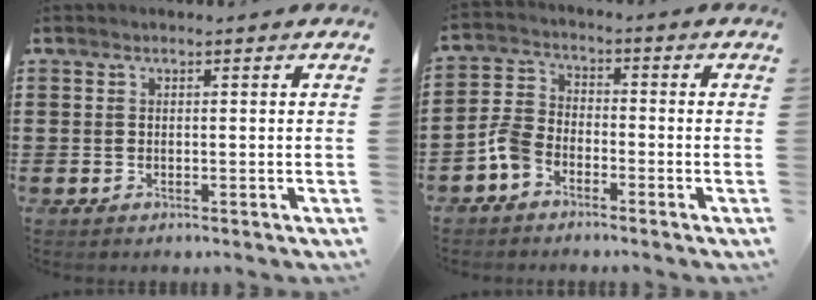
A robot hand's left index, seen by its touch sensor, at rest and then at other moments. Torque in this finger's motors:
{"motor_torque": [0.90, 0.80, 0.21, 0.09]}